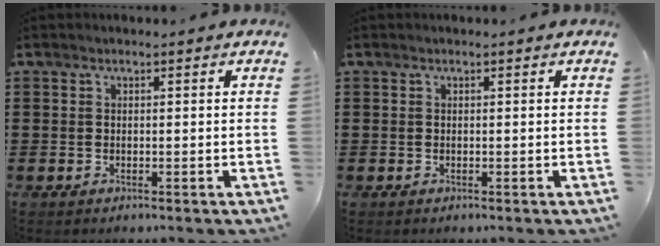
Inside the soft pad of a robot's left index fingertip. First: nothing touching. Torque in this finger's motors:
{"motor_torque": [0.00, 0.00, 0.00, 0.00]}